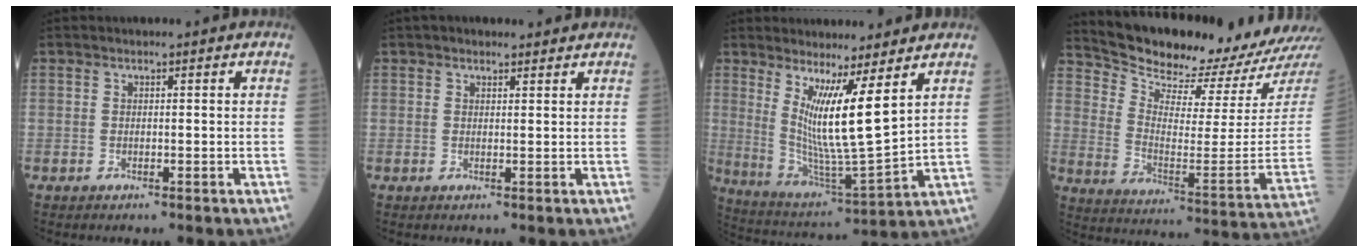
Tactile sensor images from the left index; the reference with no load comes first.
{"total": 3.0, "force": [2.6, 1.0, 1.1], "torque": [-0.015, 0.021, 0.034]}
{"total": 10.6, "force": [4.4, -0.4, 9.6], "torque": [-0.189, -0.039, 0.087]}
{"total": 18.7, "force": [17.9, 0.1, 5.4], "torque": [-0.112, -0.098, 0.259]}